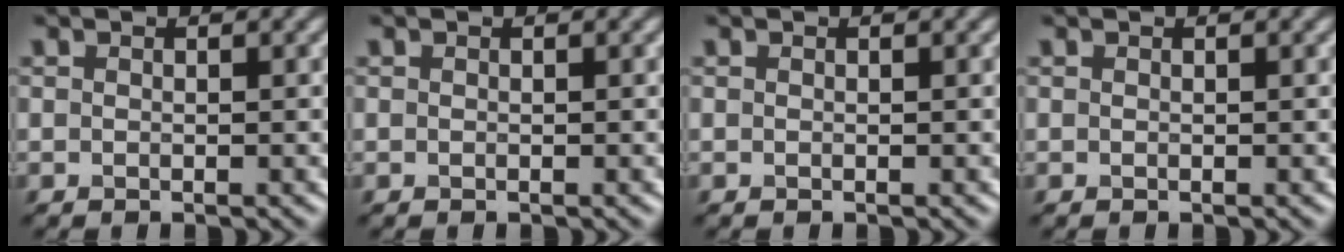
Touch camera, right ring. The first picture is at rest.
{"total": 0.0}
{"total": 0.0}
{"total": 0.0}